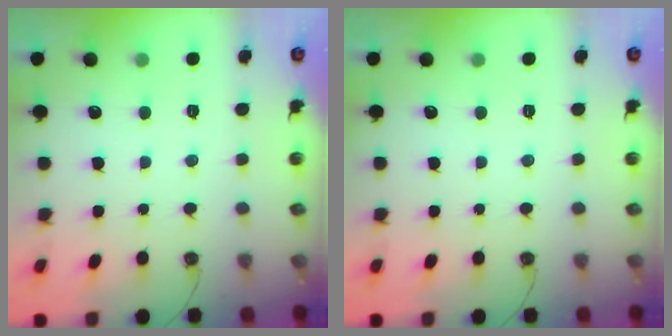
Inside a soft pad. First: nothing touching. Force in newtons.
{"total": 0.0}